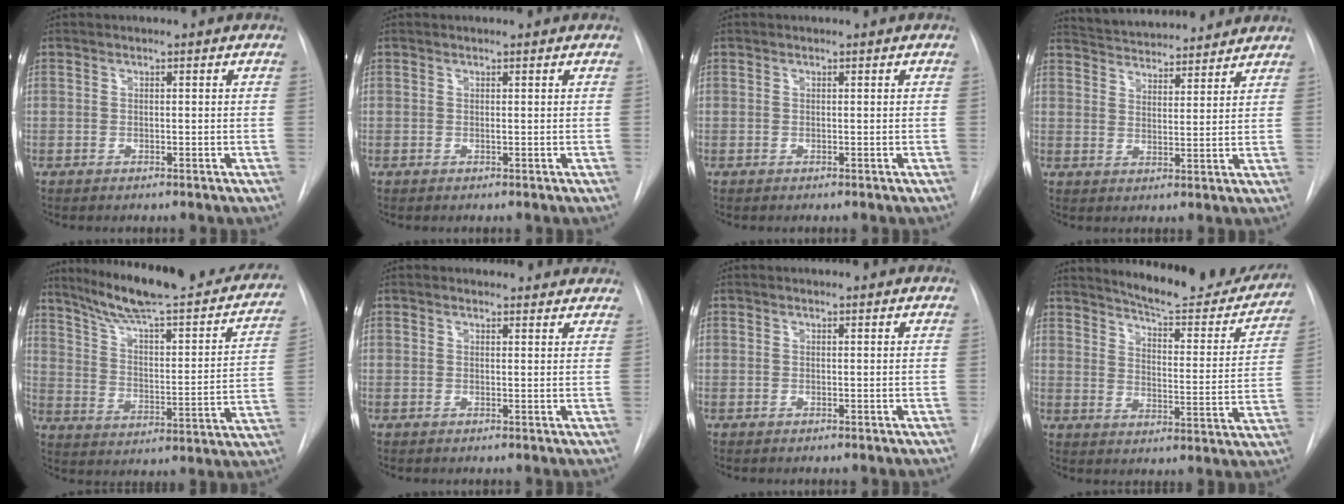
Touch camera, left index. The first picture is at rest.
{"total": 0.7, "force": [-0.7, -0.1, 0.1], "torque": [-0.006, -0.006, -0.011]}
{"total": 0.0}
{"total": 13.8, "force": [12.9, 2.5, 4.2], "torque": [-0.063, 0.018, 0.188]}
{"total": 26.9, "force": [21.8, 4.3, 15.1], "torque": [-0.218, -0.032, 0.295]}
{"total": 6.9, "force": [6.5, 2.1, 0.7], "torque": [0.018, 0.002, 0.048]}
{"total": 0.0}
{"total": 19.5, "force": [18.0, 3.3, 6.9], "torque": [-0.083, -0.067, 0.223]}